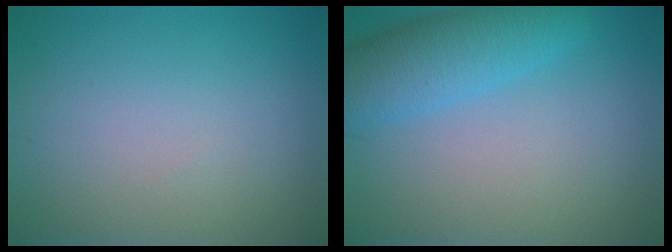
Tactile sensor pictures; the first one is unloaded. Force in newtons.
{"total": 5.1, "press": 5.1, "slide": 0.2}